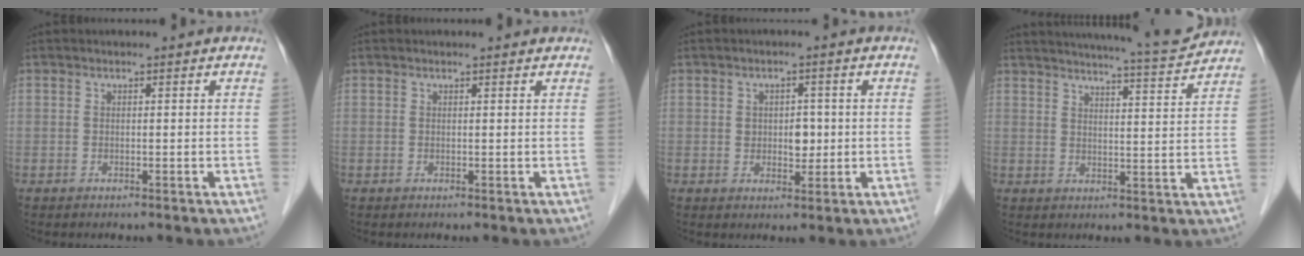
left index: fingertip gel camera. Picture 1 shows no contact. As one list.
[{"total": 1.4, "force": [1.3, 0.2, 0.2], "torque": [-0.013, 0.006, 0.012]}, {"total": 3.2, "force": [0.2, 2.3, 2.3], "torque": [-0.028, 0.004, 0.006]}, {"total": 12.6, "force": [12.0, -0.4, 3.9], "torque": [-0.062, -0.017, 0.153]}]